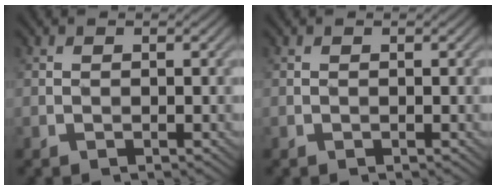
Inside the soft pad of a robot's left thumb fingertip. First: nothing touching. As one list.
[{"total": 0.0}]